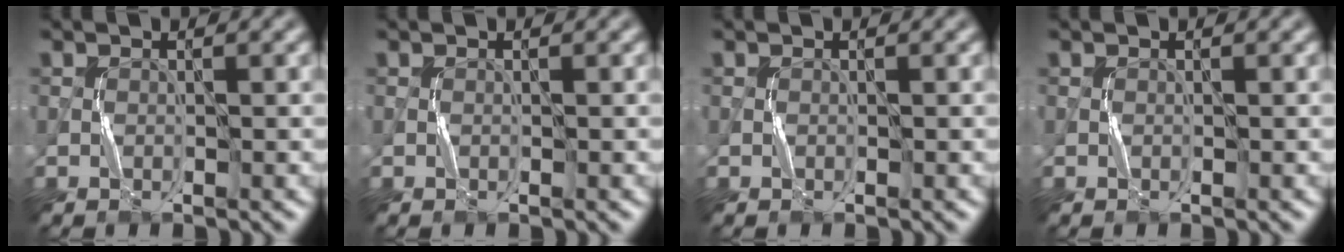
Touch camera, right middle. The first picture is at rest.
{"total": 0.0}
{"total": 0.0}
{"total": 0.0}